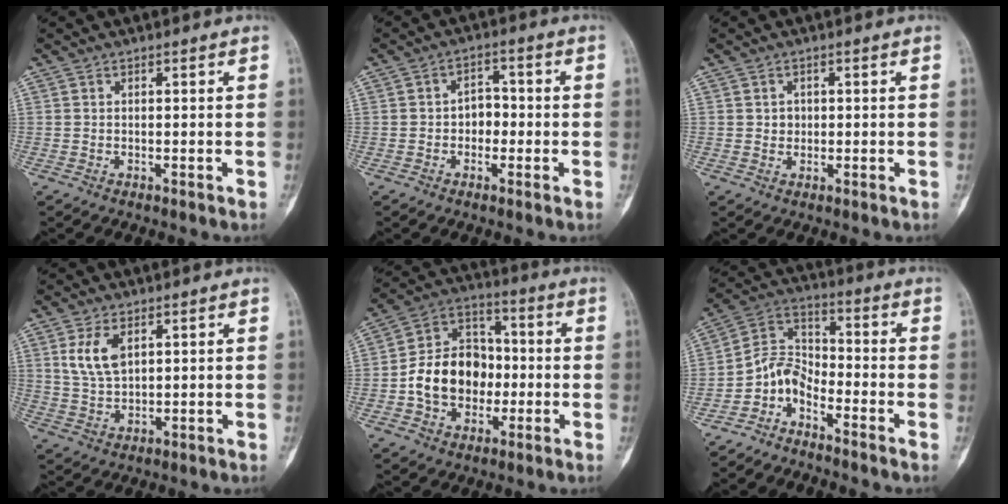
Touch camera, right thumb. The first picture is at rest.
{"total": 4.2, "force": [-0.7, 3.2, 2.5], "torque": [-0.011, 0.020, -0.019]}
{"total": 1.7, "force": [0.2, 1.6, 0.6], "torque": [-0.001, 0.003, 0.004]}
{"total": 6.5, "force": [2.6, 3.5, 4.8], "torque": [-0.086, -0.007, 0.061]}
{"total": 15.2, "force": [-2.1, 11.8, 9.4], "torque": [-0.124, 0.038, -0.040]}
{"total": 6.6, "force": [-4.4, 3.6, 3.2], "torque": [-0.052, 0.065, -0.103]}